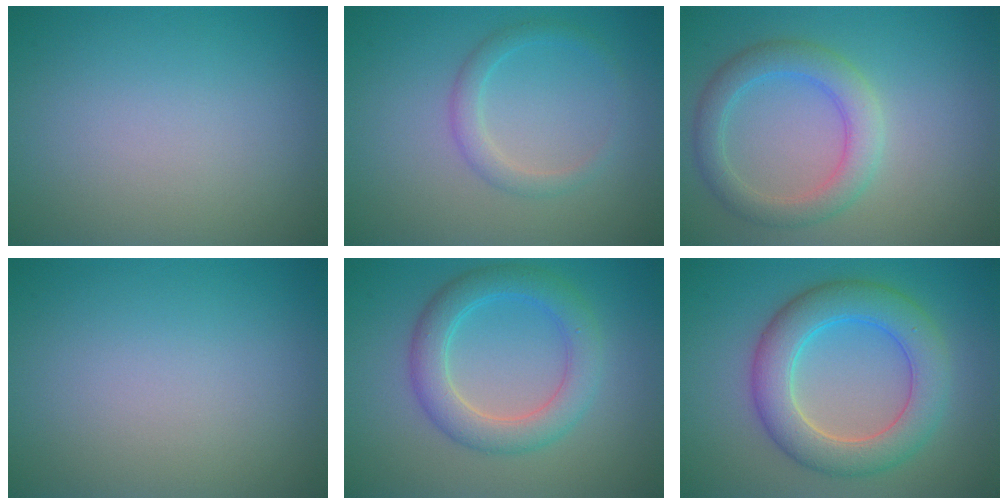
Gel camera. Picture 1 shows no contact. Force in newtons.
{"total": 1.8, "press": 1.8, "slide": 0.1}
{"total": 3.7, "press": 3.7, "slide": 0.2}
{"total": 0.0}
{"total": 4.6, "press": 4.6, "slide": 0.1}
{"total": 6.5, "press": 6.5, "slide": 0.3}